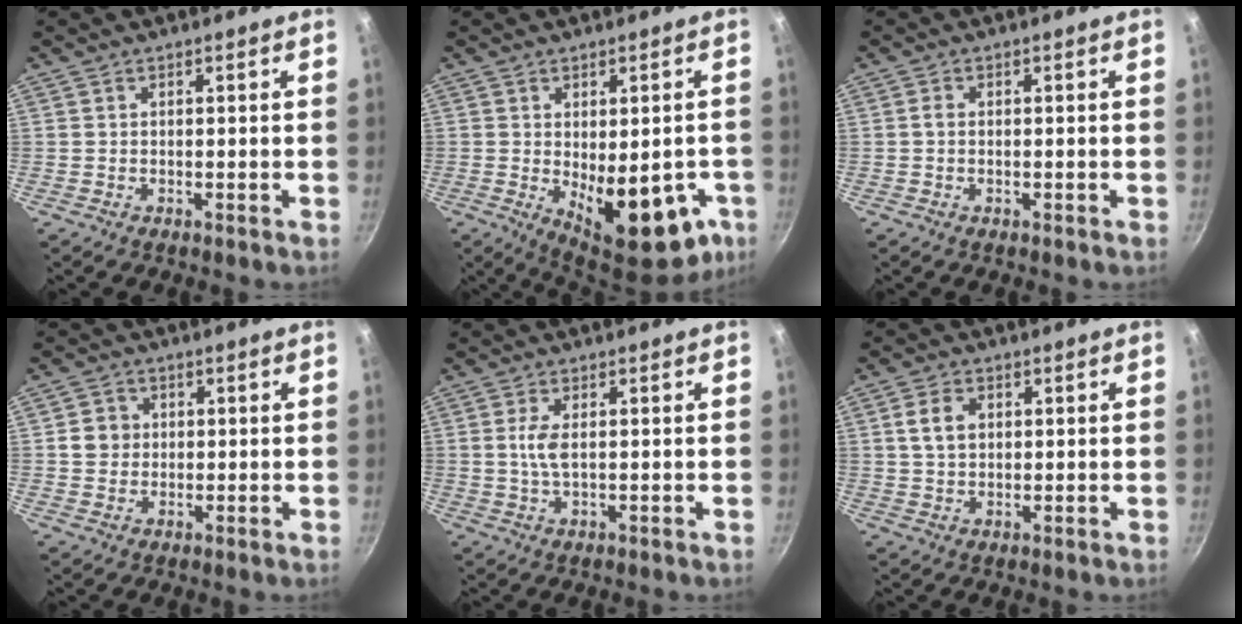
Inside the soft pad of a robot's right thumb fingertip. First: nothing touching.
{"total": 17.5, "force": [-4.7, 8.6, 14.4], "torque": [-0.152, -0.016, -0.041]}
{"total": 1.1, "force": [-0.1, 0.8, 0.8], "torque": [-0.018, 0.004, -0.004]}
{"total": 4.1, "force": [0.3, 3.8, 1.4], "torque": [-0.002, 0.007, -0.001]}
{"total": 3.6, "force": [0.4, 1.4, 3.3], "torque": [-0.071, 0.000, 0.007]}
{"total": 5.1, "force": [1.2, 3.7, 3.3], "torque": [-0.048, 0.003, 0.020]}